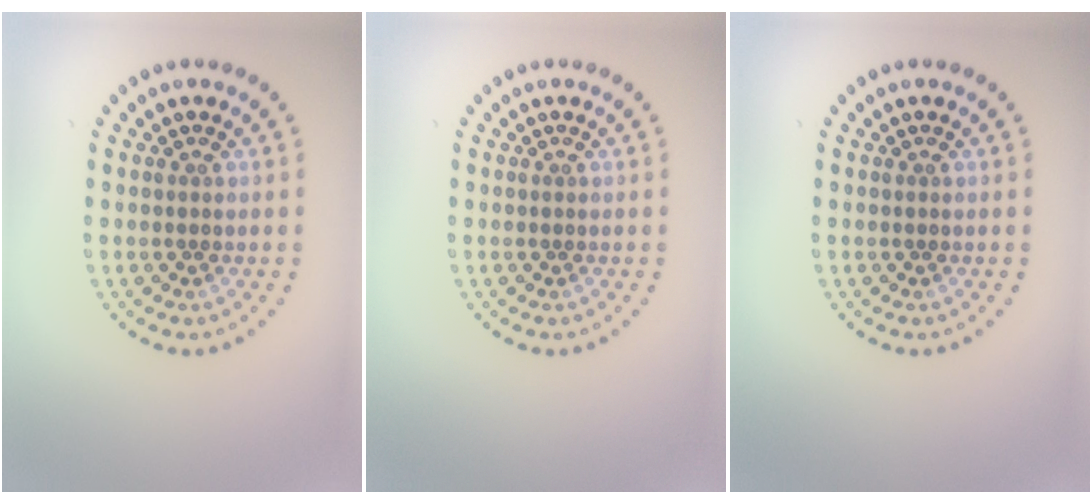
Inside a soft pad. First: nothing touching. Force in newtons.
{"total": 0.0}
{"total": 0.0}